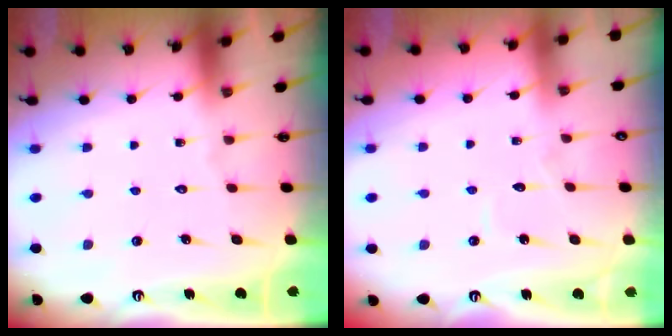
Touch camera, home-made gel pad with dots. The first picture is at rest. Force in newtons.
{"total": 2.7, "press": 2.7, "slide": 0.3}